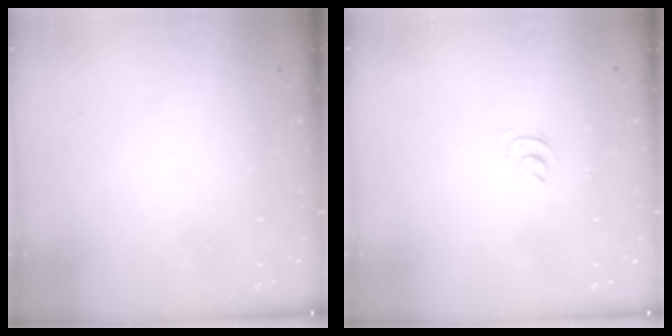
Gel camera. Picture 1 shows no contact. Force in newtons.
{"total": 2.9, "press": 2.9, "slide": 0.5}